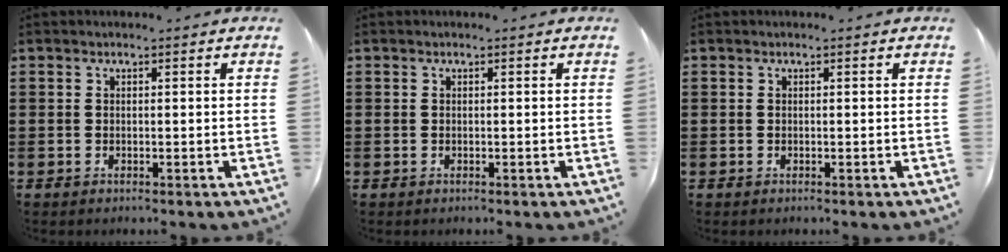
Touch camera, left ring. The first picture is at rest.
{"total": 0.0}
{"total": 0.0}